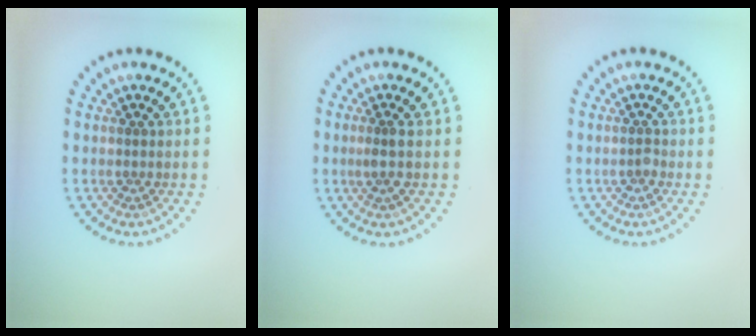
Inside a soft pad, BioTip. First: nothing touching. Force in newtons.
{"total": 1.4, "press": 1.1, "slide": 0.8}
{"total": 0.7, "press": 0.5, "slide": 0.5}